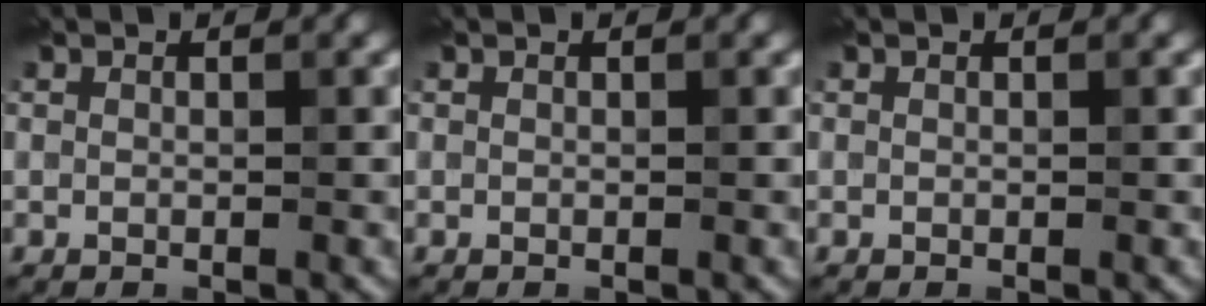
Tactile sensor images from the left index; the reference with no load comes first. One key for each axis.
{"total": 0.0}
{"total": 0.0}